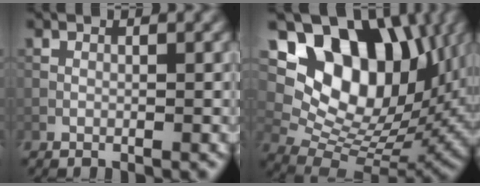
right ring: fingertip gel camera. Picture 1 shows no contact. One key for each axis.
{"total": 14.5, "fx": 6.3, "fy": 9.2, "fz": 9.4, "tx": -0.144, "ty": 0.017, "tz": 0.116}